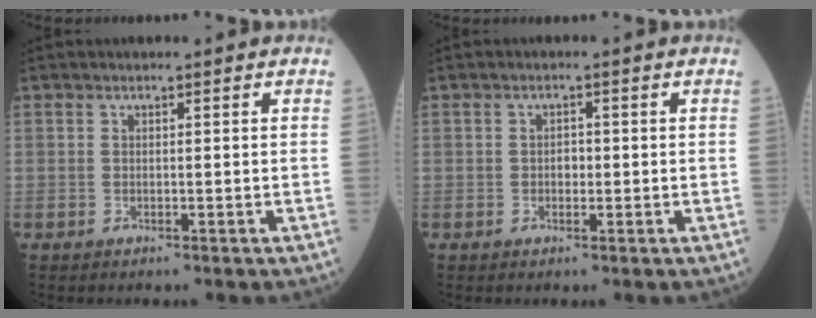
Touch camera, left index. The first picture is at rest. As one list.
[{"total": 1.4, "force": [-0.2, 0.9, 1.0], "torque": [-0.015, 0.003, -0.003]}]